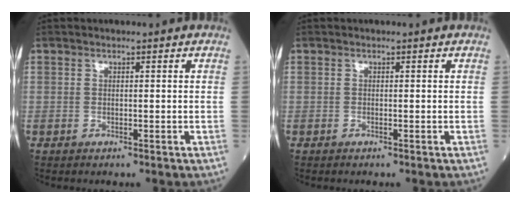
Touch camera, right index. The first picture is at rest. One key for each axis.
{"total": 0.0}